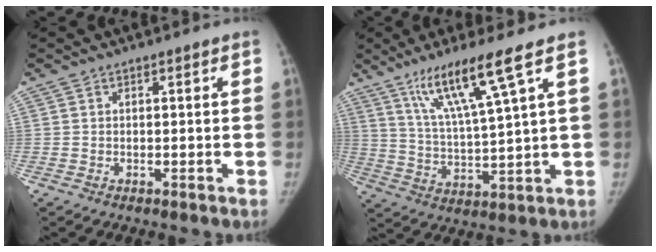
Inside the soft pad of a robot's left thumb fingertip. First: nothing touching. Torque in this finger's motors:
{"motor_torque": [0.99, -0.39, 1.27, -1.31, 0.51]}